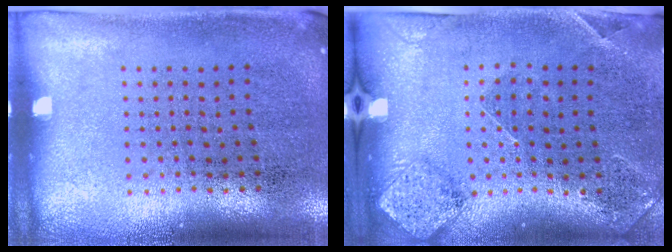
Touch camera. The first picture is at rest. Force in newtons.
{"total": 1.5, "press": 1.4, "slide": 0.6}